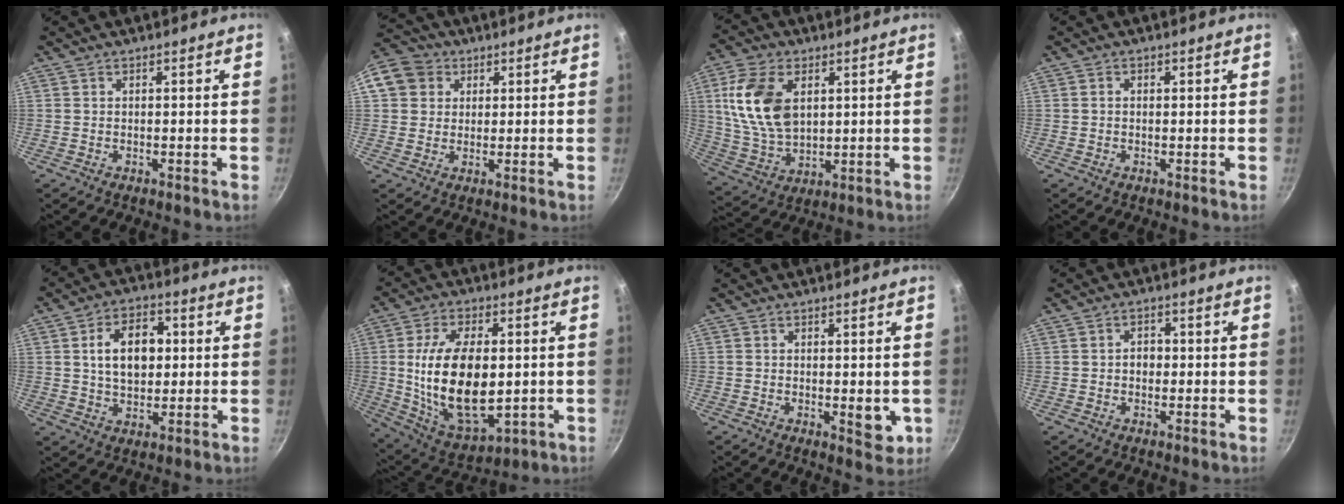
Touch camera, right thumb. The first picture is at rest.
{"total": 10.5, "force": [3.3, 9.1, 4.1], "torque": [-0.067, 0.021, 0.050]}
{"total": 14.7, "force": [3.8, 9.1, 10.9], "torque": [-0.196, -0.013, 0.083]}
{"total": 0.7, "force": [0.1, 0.6, 0.4], "torque": [-0.007, 0.005, 0.001]}
{"total": 11.3, "force": [1.7, 7.5, 8.2], "torque": [-0.107, 0.007, 0.025]}
{"total": 20.9, "force": [-0.1, 11.6, 17.4], "torque": [-0.300, -0.005, 0.015]}
{"total": 4.6, "force": [-0.5, 2.3, 3.9], "torque": [-0.048, -0.011, -0.006]}
{"total": 2.8, "force": [-0.2, 2.2, 1.6], "torque": [-0.009, 0.007, -0.004]}